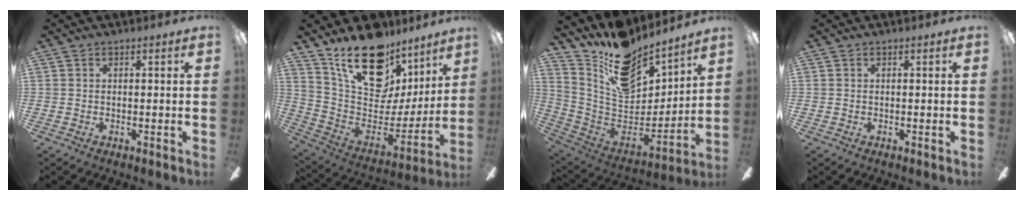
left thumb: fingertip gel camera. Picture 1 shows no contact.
{"total": 23.2, "force": [15.7, 12.0, 12.0], "torque": [-0.184, -0.104, 0.287]}
{"total": 15.6, "force": [11.9, 7.6, 6.6], "torque": [-0.125, -0.092, 0.214]}
{"total": 0.0}